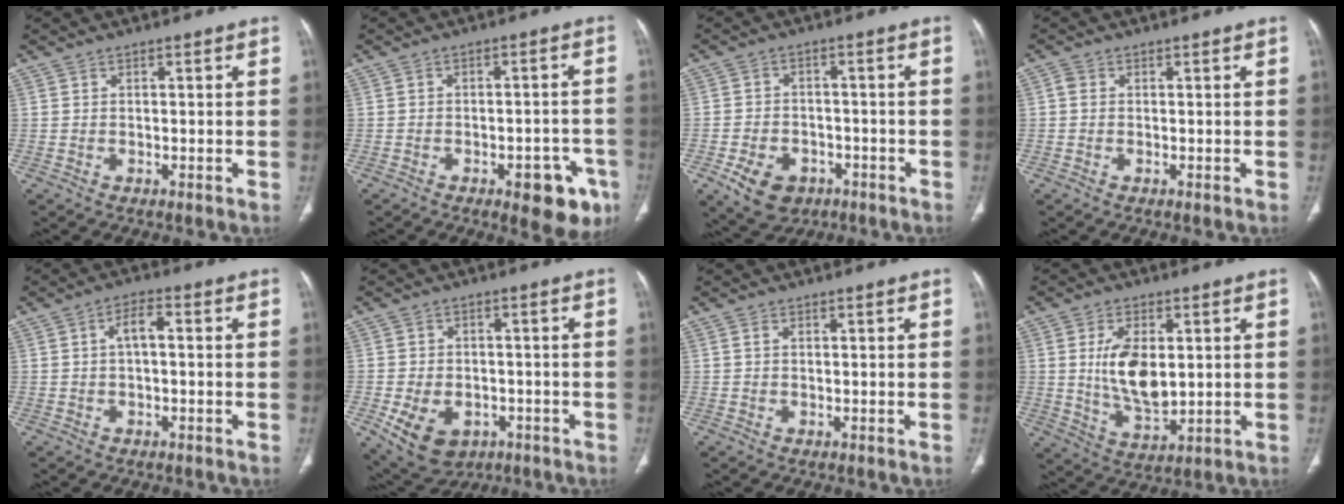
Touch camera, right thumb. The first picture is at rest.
{"total": 10.0, "force": [-4.9, 4.5, 7.5], "torque": [-0.060, 0.023, -0.055]}
{"total": 9.4, "force": [-4.6, 6.7, 4.7], "torque": [-0.074, 0.027, -0.064]}
{"total": 1.0, "force": [0.0, 0.8, 0.6], "torque": [-0.010, 0.001, -0.002]}
{"total": 3.8, "force": [0.3, 1.6, 3.4], "torque": [-0.061, 0.013, 0.003]}
{"total": 12.3, "force": [-4.9, 8.8, 7.1], "torque": [-0.121, 0.015, -0.060]}
{"total": 0.6, "force": [0.2, 0.4, 0.4], "torque": [-0.010, 0.004, 0.003]}
{"total": 11.0, "force": [1.5, 5.8, 9.1], "torque": [-0.155, -0.018, 0.039]}